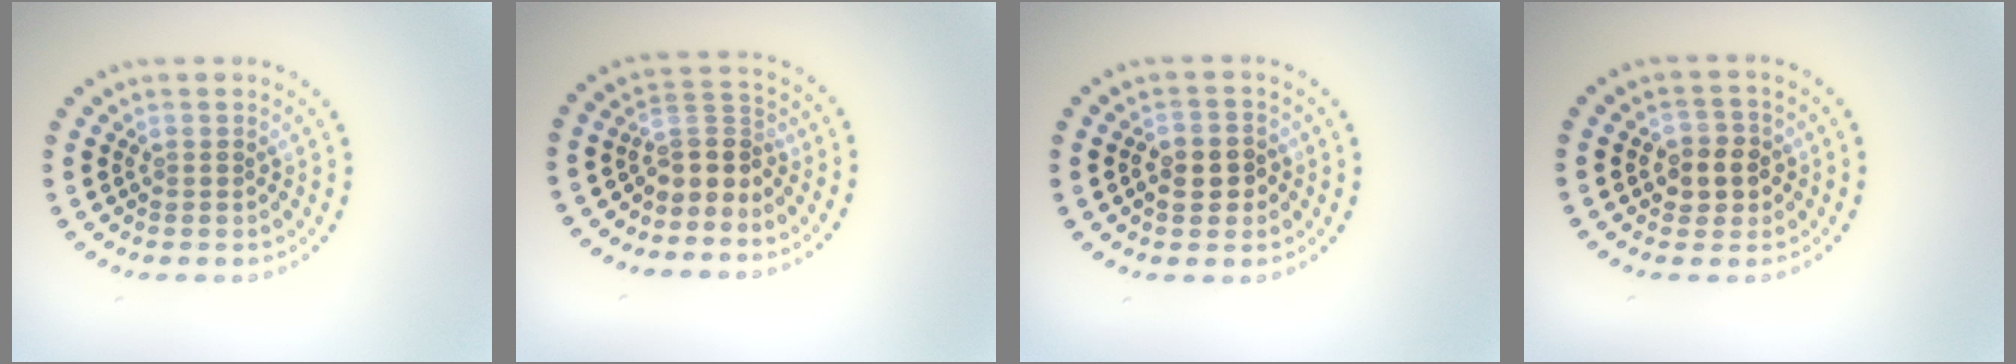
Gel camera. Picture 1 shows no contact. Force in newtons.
{"total": 2.7, "press": 2.0, "slide": 1.7}
{"total": 2.8, "press": 2.7, "slide": 0.7}
{"total": 2.9, "press": 2.8, "slide": 0.7}